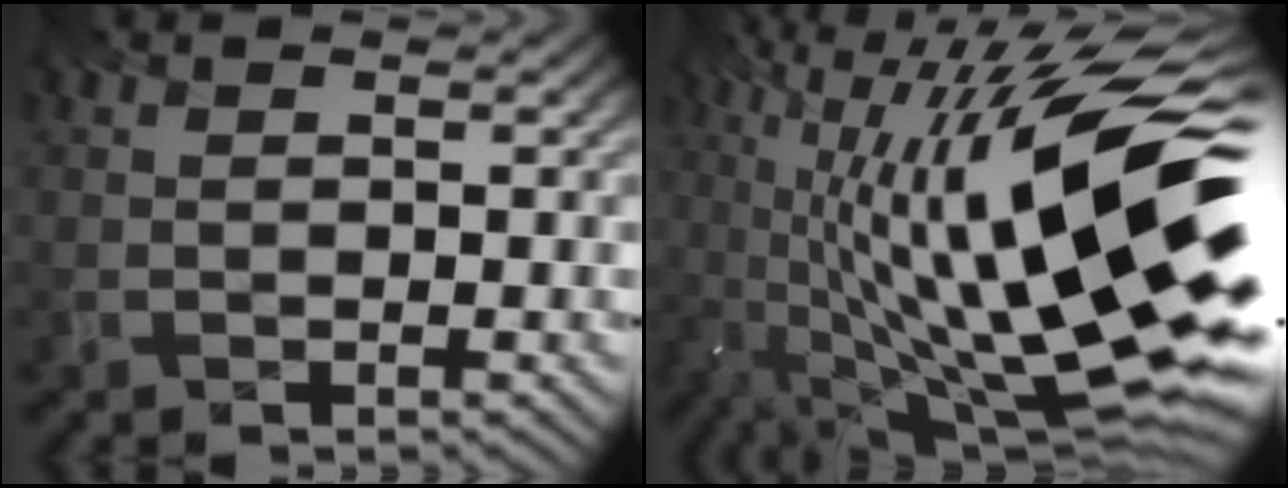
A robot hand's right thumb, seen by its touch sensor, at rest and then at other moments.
{"total": 20.5, "force": [-2.7, 7.2, 19.0], "torque": [-0.355, -0.012, -0.039]}